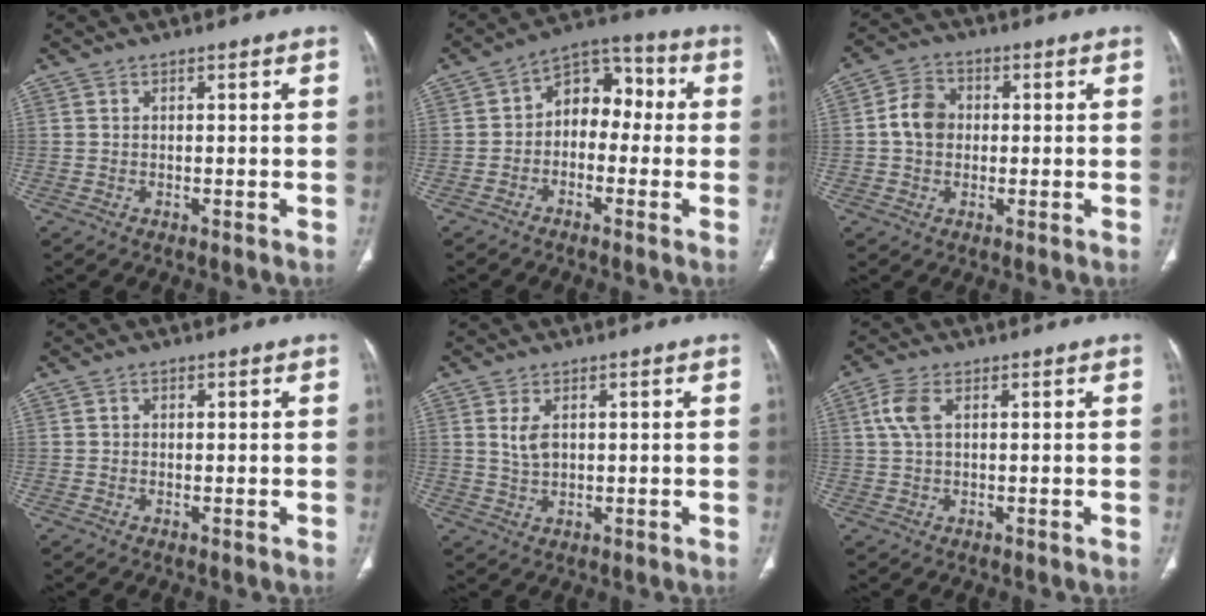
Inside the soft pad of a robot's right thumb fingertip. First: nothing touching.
{"total": 9.5, "force": [-0.5, 6.8, 6.6], "torque": [-0.058, 0.043, -0.027]}
{"total": 6.5, "force": [0.2, 5.3, 3.8], "torque": [-0.056, 0.014, -0.004]}
{"total": 0.6, "force": [0.2, 0.5, 0.3], "torque": [0.000, 0.000, 0.001]}
{"total": 3.7, "force": [1.0, 2.2, 2.8], "torque": [-0.054, -0.004, 0.025]}
{"total": 4.7, "force": [1.3, 2.4, 3.8], "torque": [-0.098, 0.013, 0.026]}